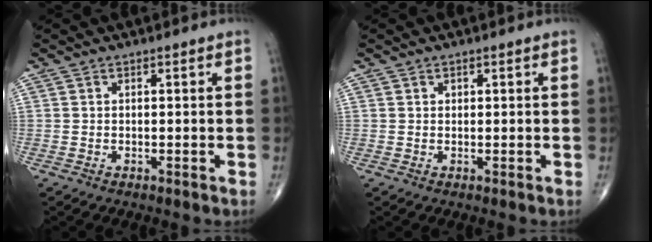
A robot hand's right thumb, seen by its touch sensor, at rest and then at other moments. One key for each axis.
{"total": 0.6, "fx": 0.3, "fy": 0.5, "fz": 0.2, "tx": 0.001, "ty": -0.002, "tz": 0.005}